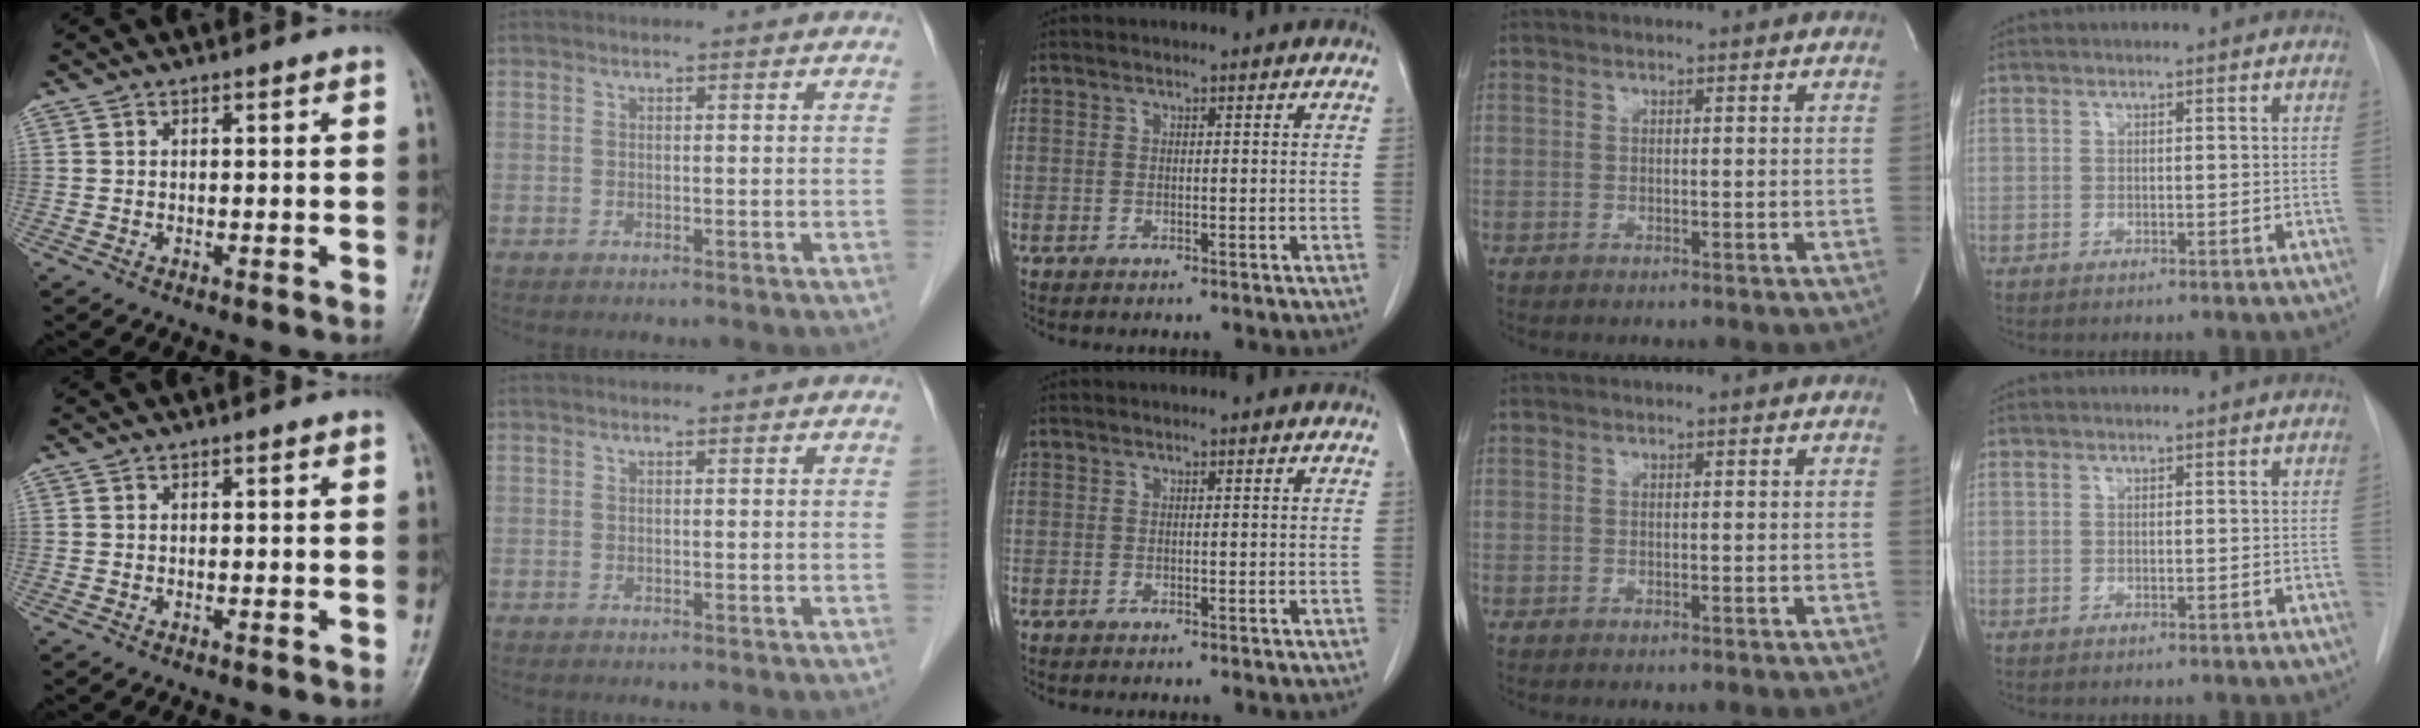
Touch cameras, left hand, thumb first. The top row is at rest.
{}